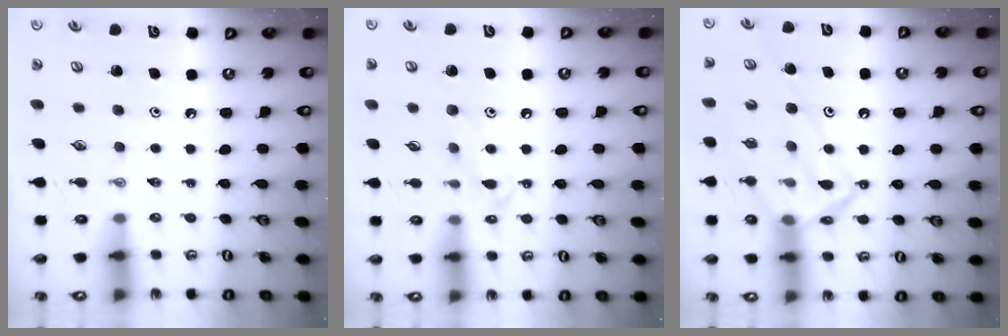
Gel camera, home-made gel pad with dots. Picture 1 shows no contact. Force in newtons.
{"total": 9.1, "press": 9.1, "slide": 0.7}
{"total": 14.5, "press": 14.5, "slide": 0.8}